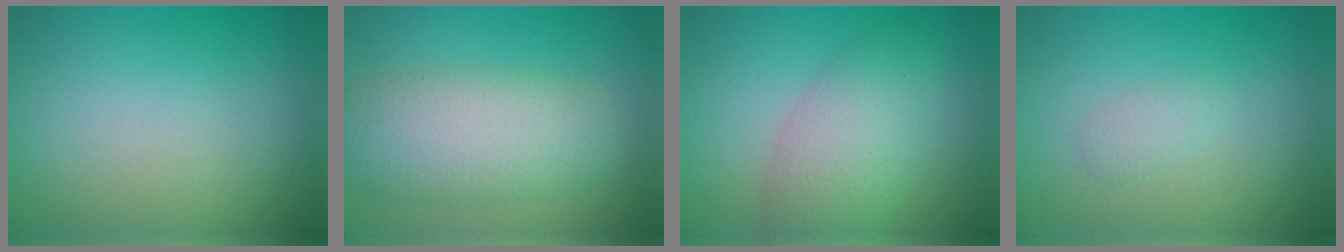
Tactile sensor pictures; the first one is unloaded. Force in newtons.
{"total": 6.9, "press": 6.9, "slide": 0.2}
{"total": 5.1, "press": 5.1, "slide": 0.1}
{"total": 1.1, "press": 1.1, "slide": 0.1}